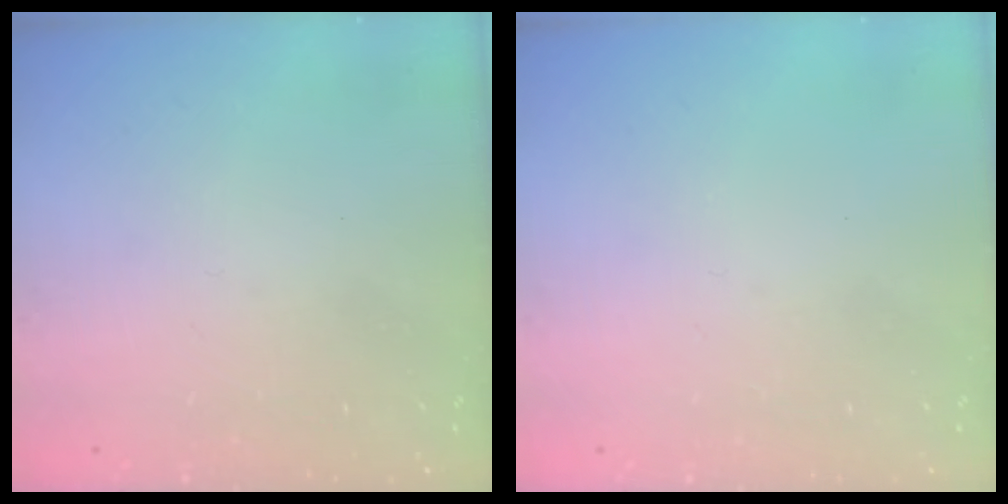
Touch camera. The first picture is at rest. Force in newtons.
{"total": 0.0}